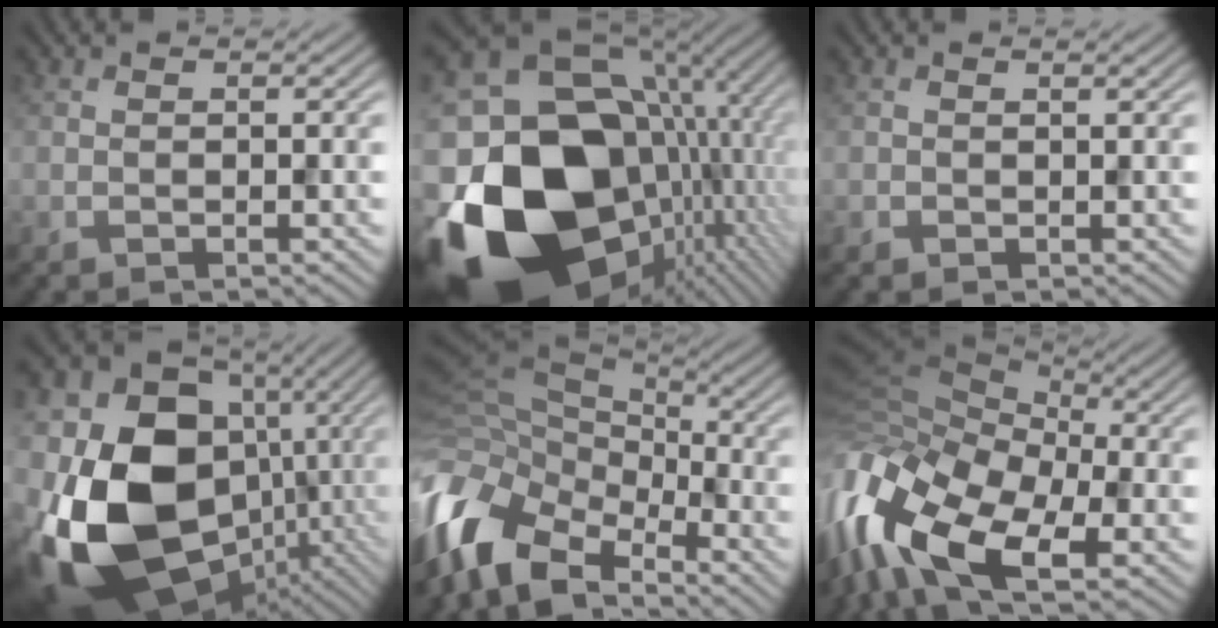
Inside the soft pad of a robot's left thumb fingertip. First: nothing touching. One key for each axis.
{"total": 23.6, "fx": -6.6, "fy": 17.4, "fz": 14.5, "tx": -0.305, "ty": -0.033, "tz": -0.109}
{"total": 0.7, "fx": 0.4, "fy": 0.6, "fz": 0.1, "tx": -0.004, "ty": -0.005, "tz": 0.006}
{"total": 22.5, "fx": -4.3, "fy": 16.7, "fz": 14.5, "tx": -0.365, "ty": -0.041, "tz": -0.056}
{"total": 13.2, "fx": -6.5, "fy": 7.3, "fz": 8.9, "tx": -0.227, "ty": -0.006, "tz": -0.130}
{"total": 17.0, "fx": -4.6, "fy": 9.1, "fz": 13.6, "tx": -0.323, "ty": -0.015, "tz": -0.078}